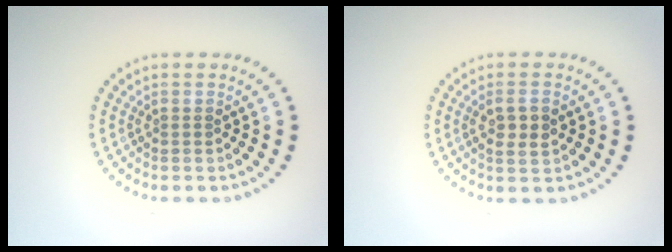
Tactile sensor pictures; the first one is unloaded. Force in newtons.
{"total": 2.4, "press": 2.4, "slide": 0.3}